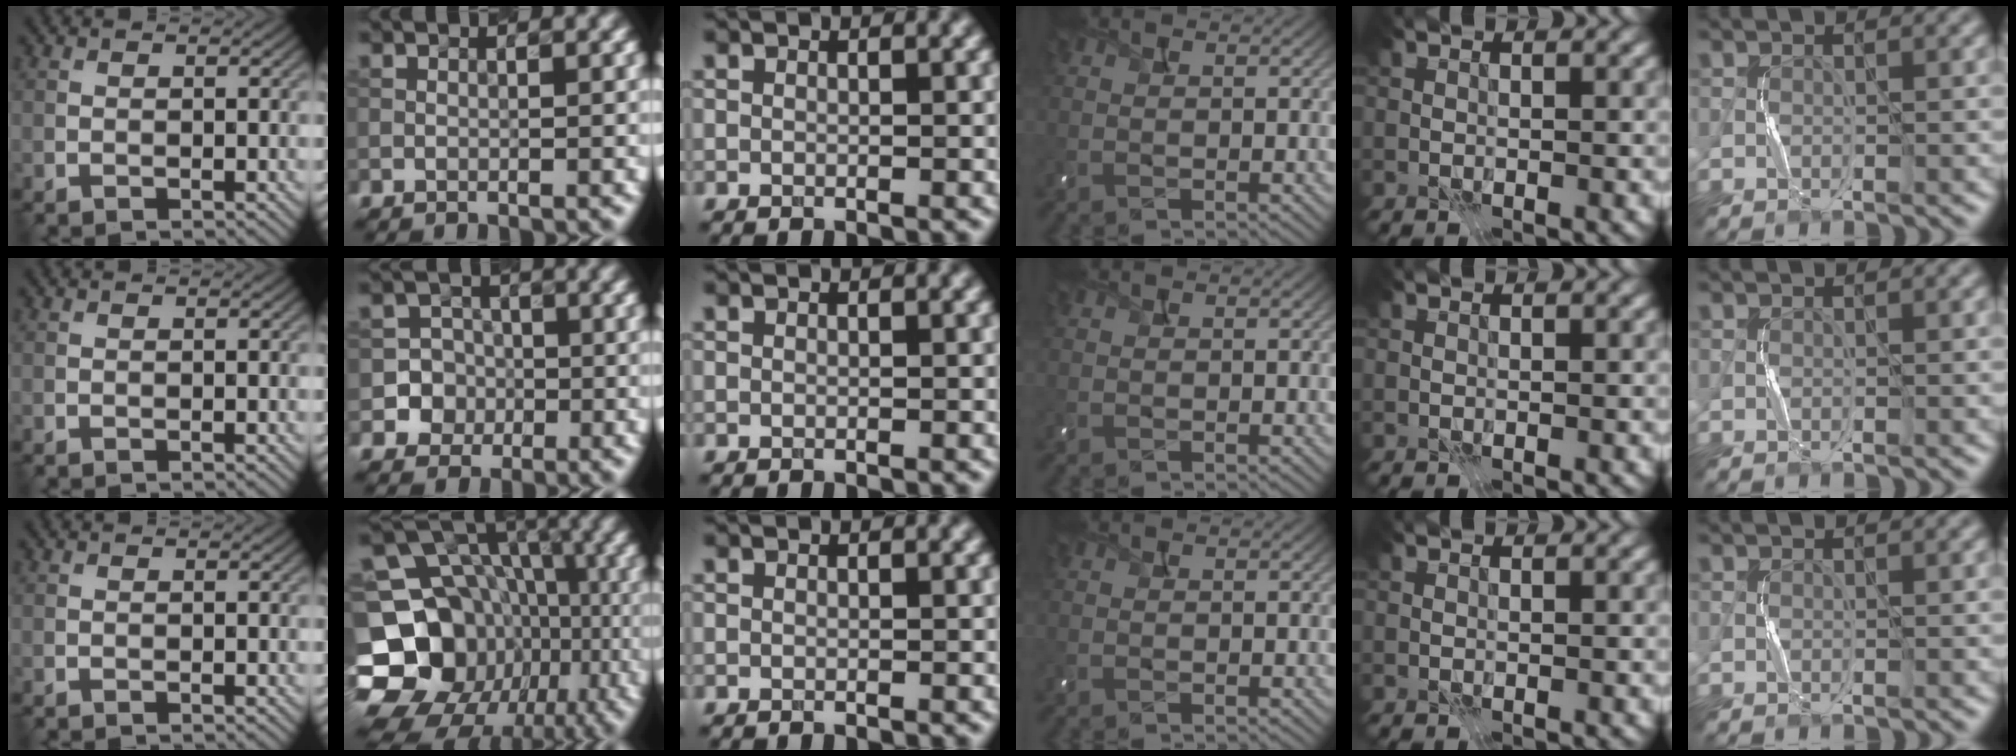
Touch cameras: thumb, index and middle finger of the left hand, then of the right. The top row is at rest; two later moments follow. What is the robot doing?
{"motion": "press", "object": "camera"}